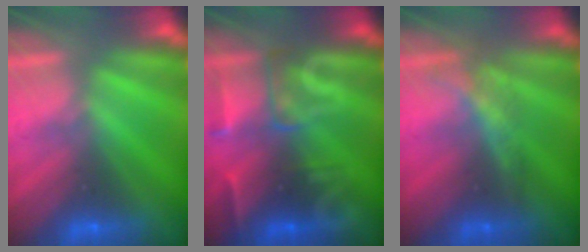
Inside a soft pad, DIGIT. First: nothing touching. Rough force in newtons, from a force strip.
{"total": 2.9}
{"total": 1.7}